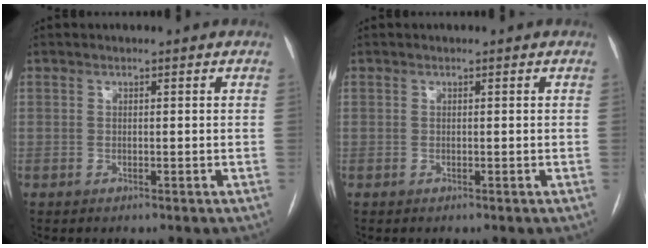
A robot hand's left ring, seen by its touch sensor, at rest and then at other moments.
{"total": 0.0}